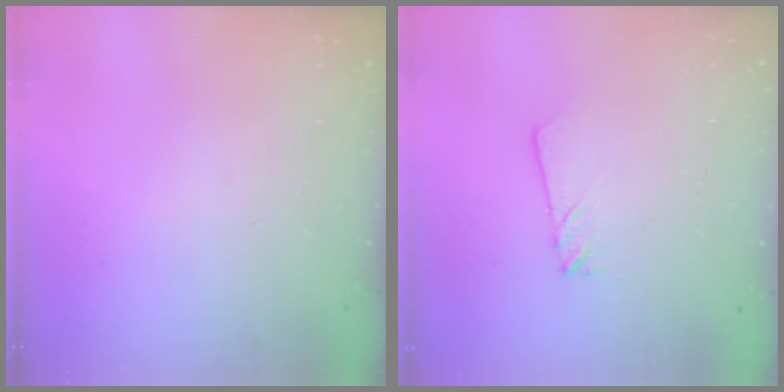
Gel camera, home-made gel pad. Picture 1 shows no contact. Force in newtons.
{"total": 2.0, "press": 2.0, "slide": 0.1}